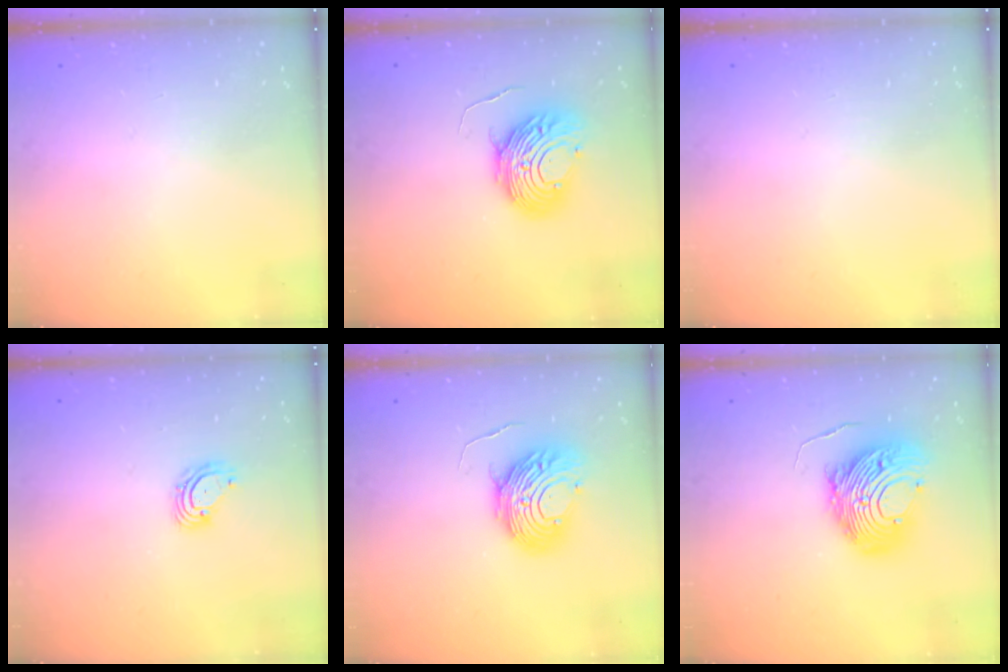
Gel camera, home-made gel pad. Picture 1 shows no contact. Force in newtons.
{"total": 11.6, "press": 11.5, "slide": 1.2}
{"total": 0.0}
{"total": 4.0, "press": 4.0, "slide": 0.5}
{"total": 11.6, "press": 11.5, "slide": 1.2}
{"total": 14.7, "press": 14.6, "slide": 1.4}